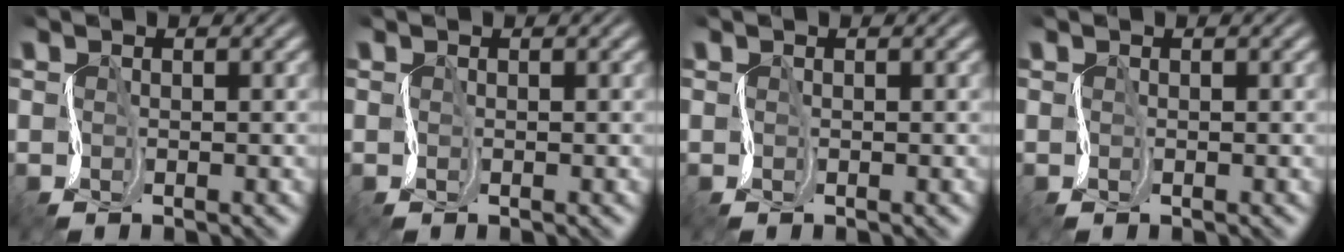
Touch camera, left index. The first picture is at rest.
{"total": 0.0}
{"total": 0.0}
{"total": 0.0}